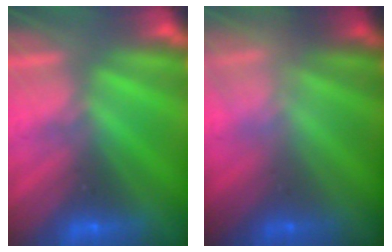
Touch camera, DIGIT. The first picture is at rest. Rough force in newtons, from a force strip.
{"total": 2.3}